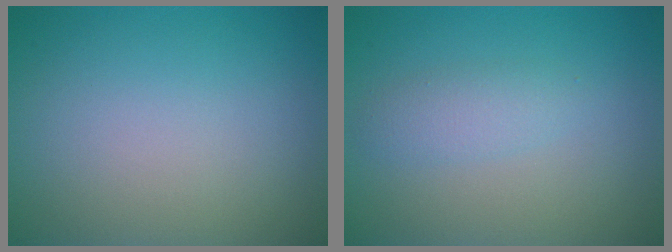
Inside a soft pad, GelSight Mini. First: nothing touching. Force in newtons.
{"total": 1.8, "press": 1.8, "slide": 0.0}